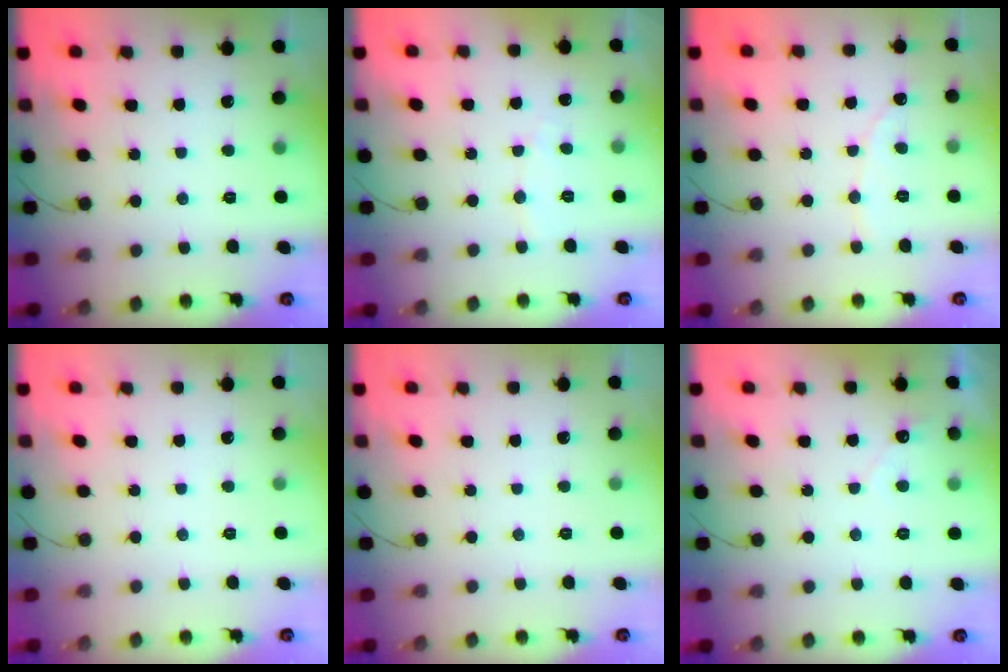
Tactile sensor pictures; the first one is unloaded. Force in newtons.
{"total": 3.0, "press": 2.9, "slide": 0.2}
{"total": 1.7, "press": 1.7, "slide": 0.1}
{"total": 0.0}
{"total": 0.0}
{"total": 2.9, "press": 2.9, "slide": 0.1}